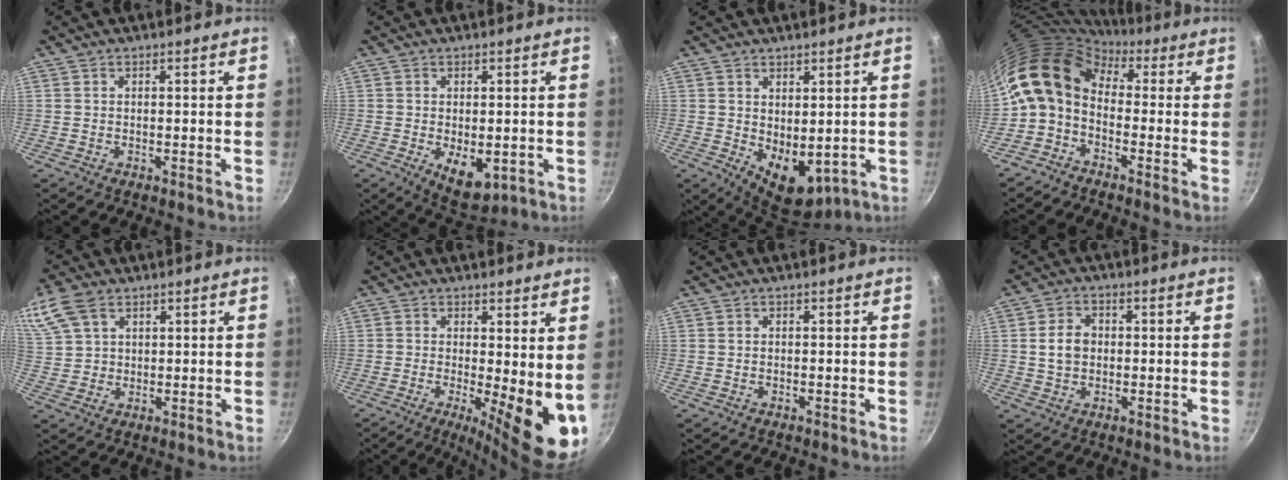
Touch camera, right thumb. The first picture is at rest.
{"total": 7.5, "force": [-1.5, 4.2, 6.0], "torque": [-0.075, -0.011, -0.007]}
{"total": 8.5, "force": [0.5, 5.3, 6.6], "torque": [-0.071, -0.024, 0.026]}
{"total": 10.9, "force": [1.1, 7.6, 7.7], "torque": [-0.137, 0.027, -0.005]}
{"total": 9.5, "force": [5.1, 6.2, 5.1], "torque": [-0.097, 0.004, 0.106]}
{"total": 12.5, "force": [-0.5, 4.1, 11.8], "torque": [-0.129, -0.022, 0.000]}
{"total": 0.0}
{"total": 5.5, "force": [0.3, 4.3, 3.5], "torque": [-0.047, 0.010, 0.001]}